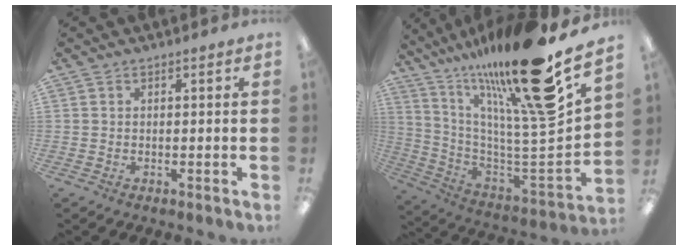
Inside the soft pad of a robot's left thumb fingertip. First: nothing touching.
{"total": 24.8, "force": [18.1, 2.2, 16.8], "torque": [-0.251, -0.145, 0.279]}